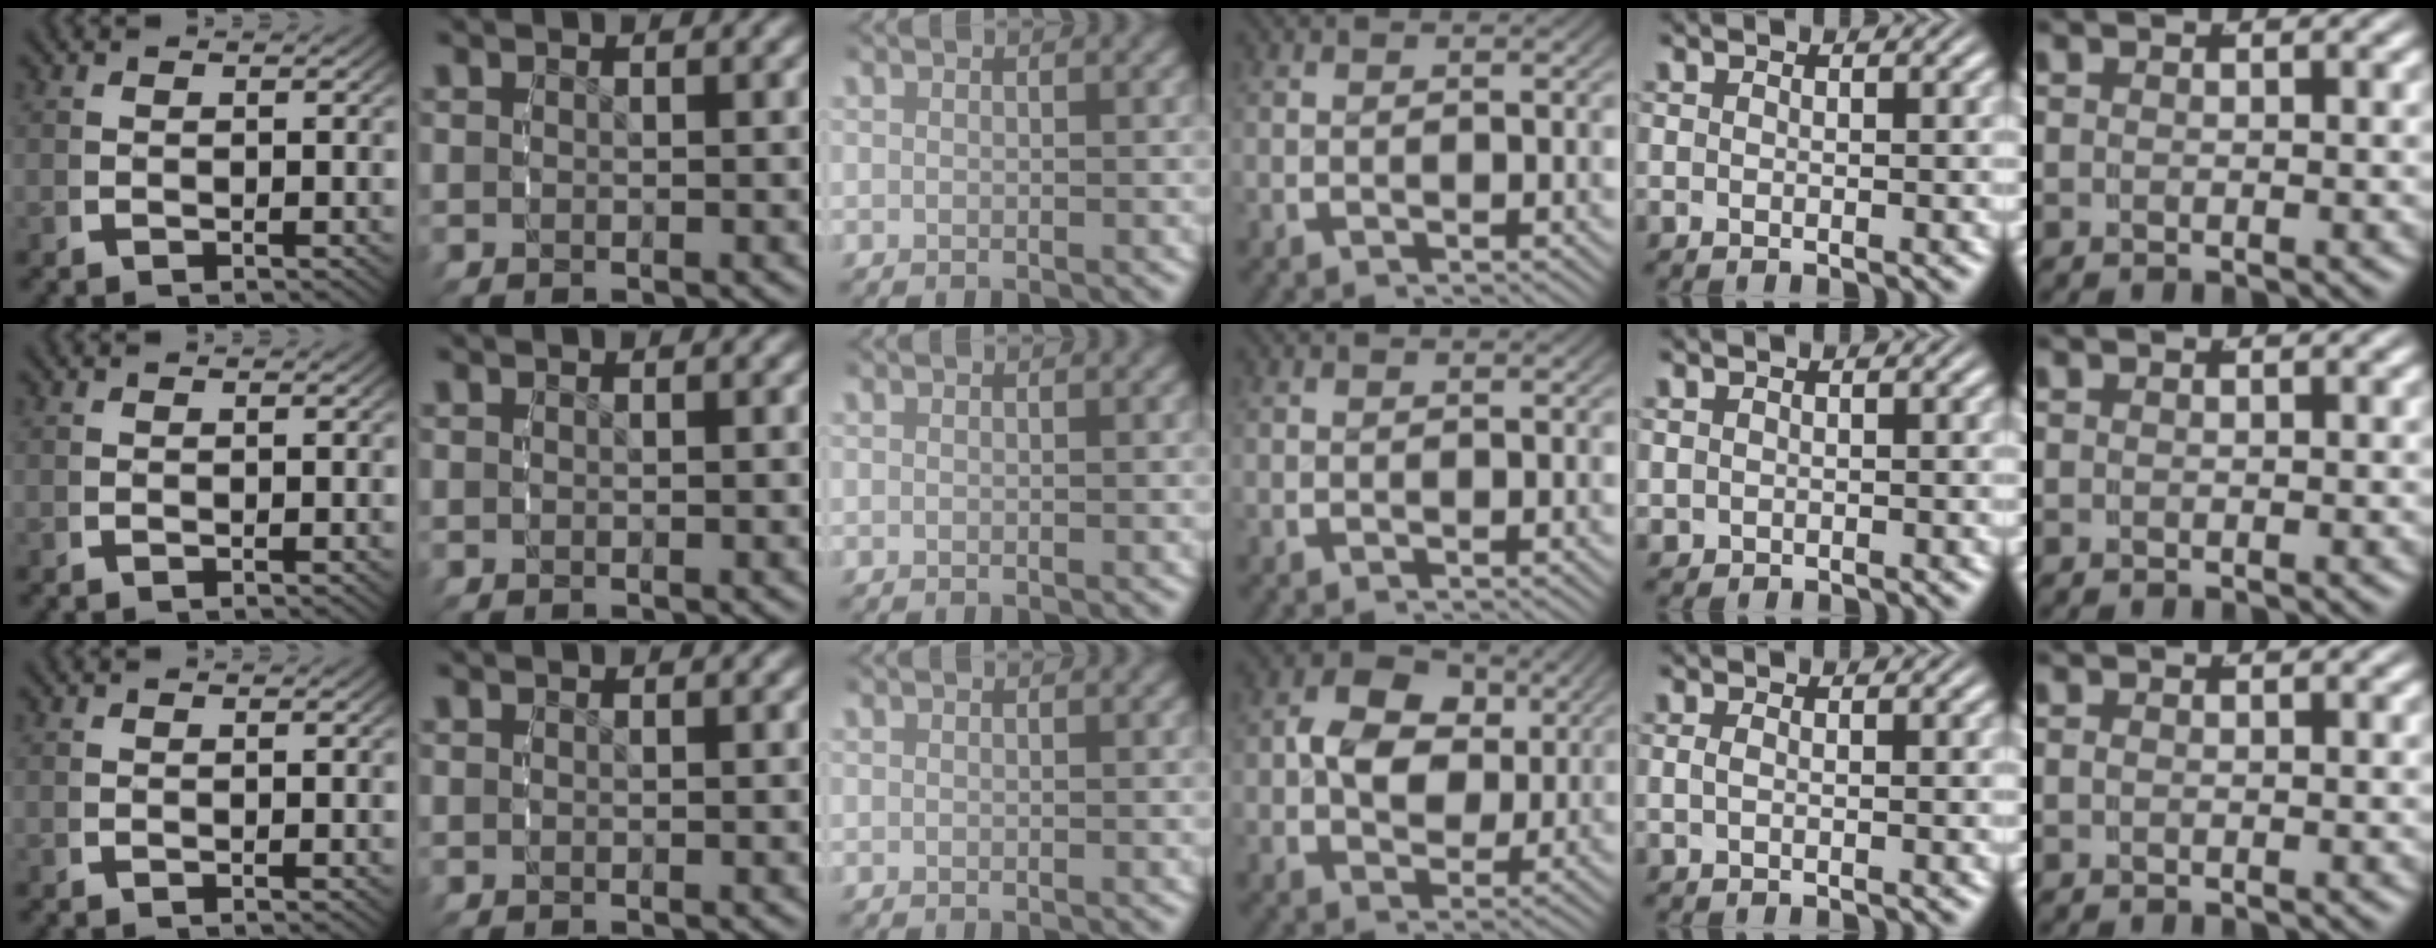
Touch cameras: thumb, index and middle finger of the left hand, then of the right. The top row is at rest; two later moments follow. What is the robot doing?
{"motion": "grasp_and_lifting", "object": "ethernet cable"}